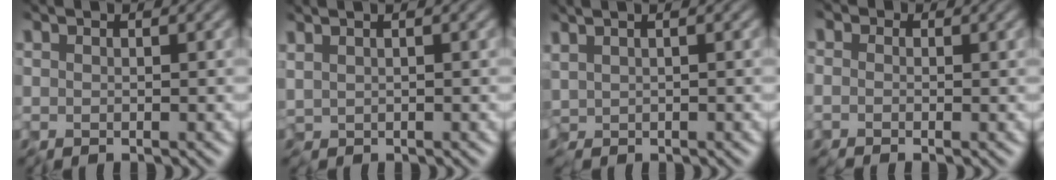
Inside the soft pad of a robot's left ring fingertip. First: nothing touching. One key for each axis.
{"total": 0.5, "fx": 0.3, "fy": -0.3, "fz": 0.3, "tx": -0.010, "ty": 0.002, "tz": 0.009}
{"total": 0.5, "fx": 0.3, "fy": 0.0, "fz": 0.4, "tx": -0.013, "ty": 0.003, "tz": 0.009}
{"total": 1.5, "fx": 0.4, "fy": 1.2, "fz": 0.8, "tx": -0.023, "ty": 0.004, "tz": -0.013}